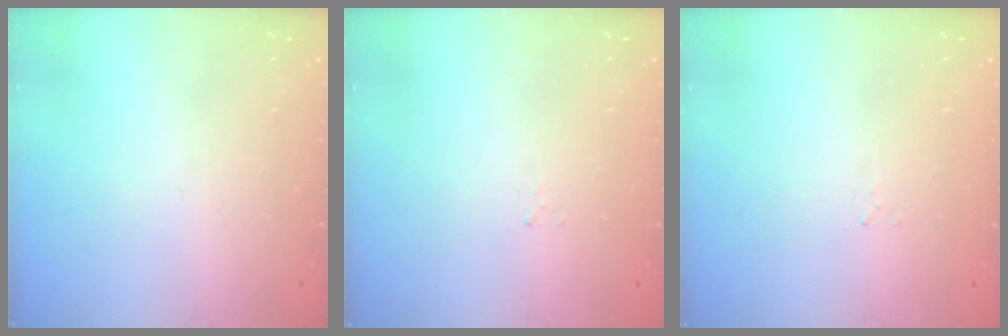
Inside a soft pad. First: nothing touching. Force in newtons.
{"total": 1.5, "press": 1.5, "slide": 0.2}
{"total": 1.5, "press": 1.5, "slide": 0.2}